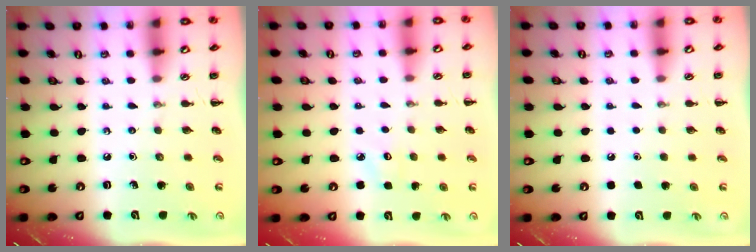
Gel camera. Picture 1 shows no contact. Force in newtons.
{"total": 3.5, "press": 3.3, "slide": 1.1}
{"total": 1.7, "press": 1.7, "slide": 0.1}